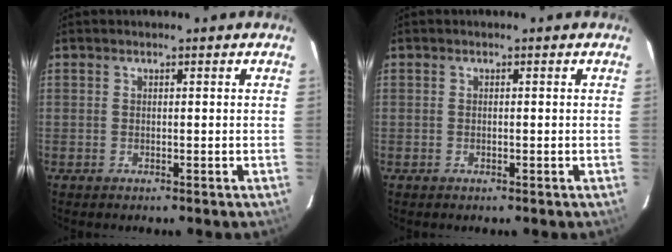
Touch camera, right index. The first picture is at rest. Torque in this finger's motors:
{"motor_torque": [-0.08, 0.00, -0.03, 0.00]}